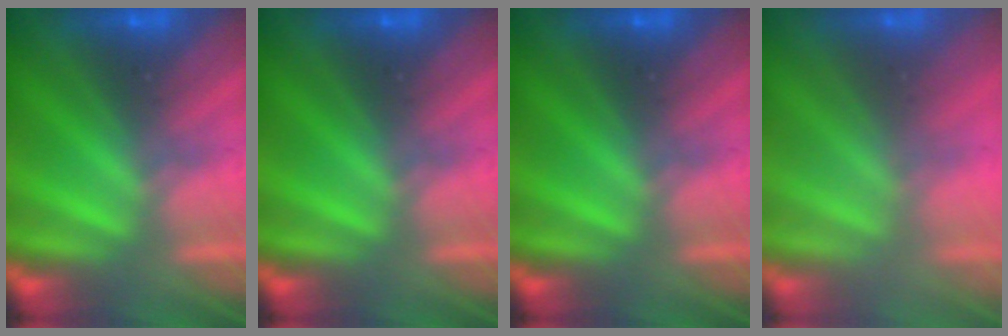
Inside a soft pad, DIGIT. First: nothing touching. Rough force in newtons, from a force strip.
{"total": 0.0}
{"total": 0.0}
{"total": 2.3}